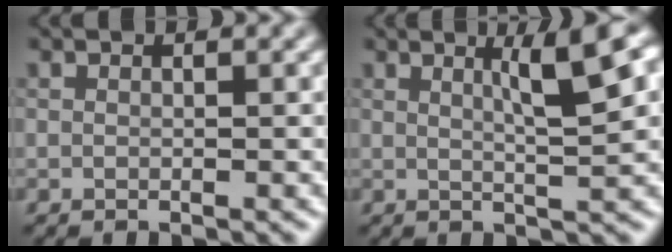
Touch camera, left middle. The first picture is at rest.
{"total": 4.7, "force": [1.7, 0.5, 4.4], "torque": [-0.062, 0.004, 0.027]}